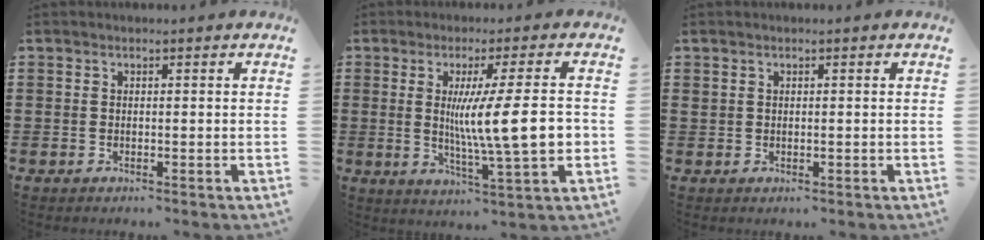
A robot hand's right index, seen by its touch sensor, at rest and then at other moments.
{"total": 11.7, "force": [0.3, 1.2, 11.6], "torque": [-0.186, -0.007, 0.002]}
{"total": 0.5, "force": [0.3, 0.4, 0.2], "torque": [-0.006, 0.002, 0.006]}